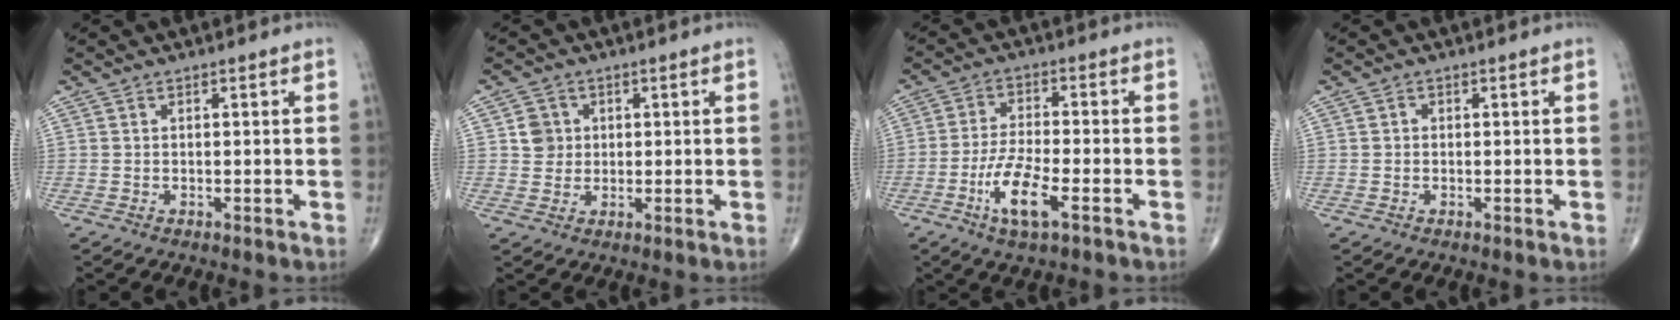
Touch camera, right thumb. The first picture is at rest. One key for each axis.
{"total": 4.0, "fx": 0.9, "fy": 3.8, "fz": 0.9, "tx": 0.006, "ty": 0.001, "tz": 0.011}
{"total": 8.6, "fx": -3.8, "fy": 2.3, "fz": 7.3, "tx": -0.152, "ty": 0.014, "tz": -0.069}
{"total": 0.7, "fx": -0.1, "fy": 0.7, "fz": 0.2, "tx": 0.001, "ty": 0.002, "tz": -0.003}